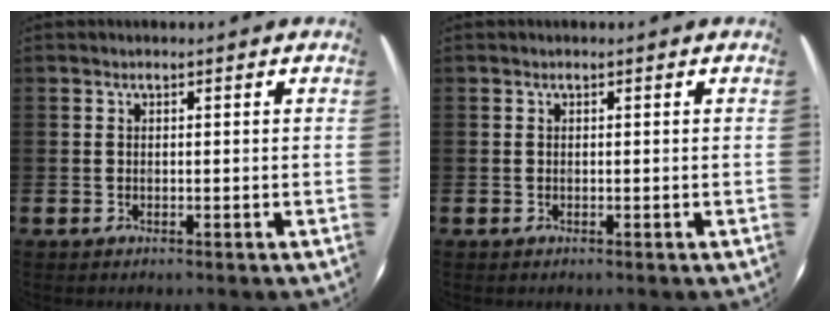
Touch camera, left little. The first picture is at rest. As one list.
[{"total": 0.0}]